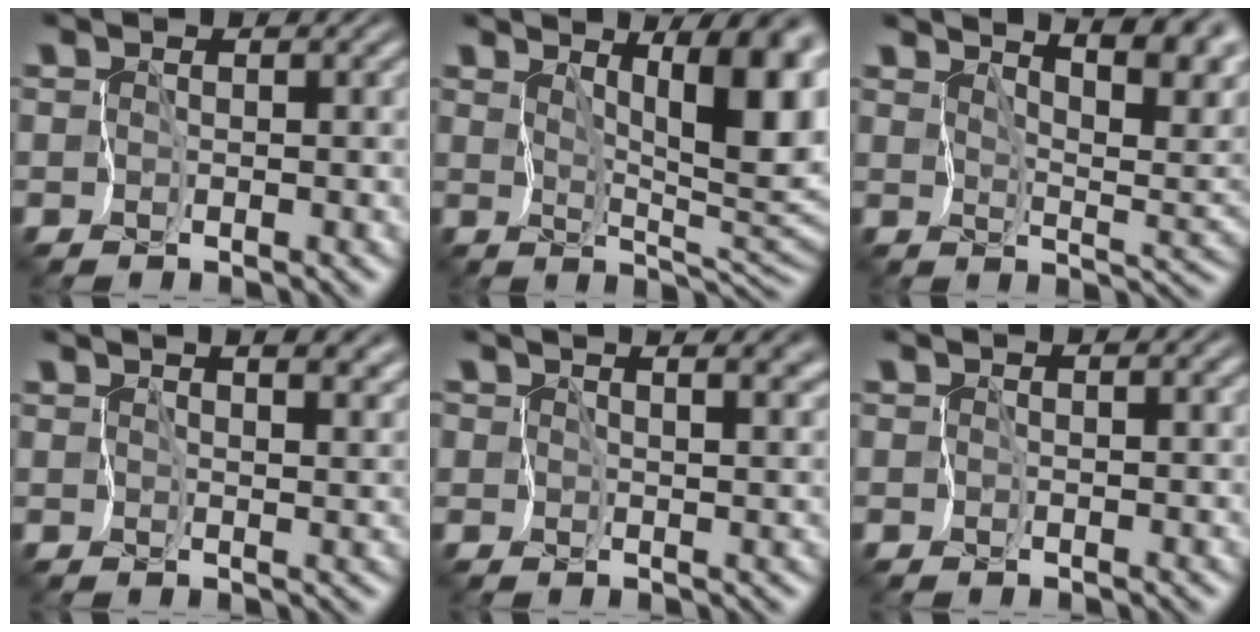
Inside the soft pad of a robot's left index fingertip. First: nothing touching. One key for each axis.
{"total": 9.5, "fx": 4.2, "fy": 2.7, "fz": 8.1, "tx": -0.107, "ty": 0.007, "tz": 0.066}
{"total": 8.3, "fx": 6.0, "fy": 1.8, "fz": 5.4, "tx": -0.084, "ty": 0.015, "tz": 0.082}
{"total": 8.2, "fx": 4.9, "fy": 3.9, "fz": 5.3, "tx": -0.064, "ty": 0.027, "tz": 0.060}
{"total": 9.5, "fx": 5.8, "fy": 4.5, "fz": 6.0, "tx": -0.064, "ty": 0.043, "tz": 0.046}
{"total": 0.0}